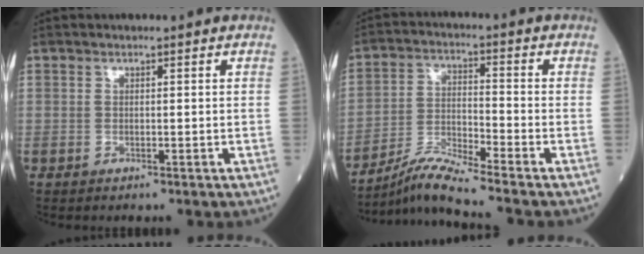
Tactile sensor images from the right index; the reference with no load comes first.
{"total": 7.4, "force": [-6.7, -2.0, 2.3], "torque": [-0.054, -0.017, -0.128]}